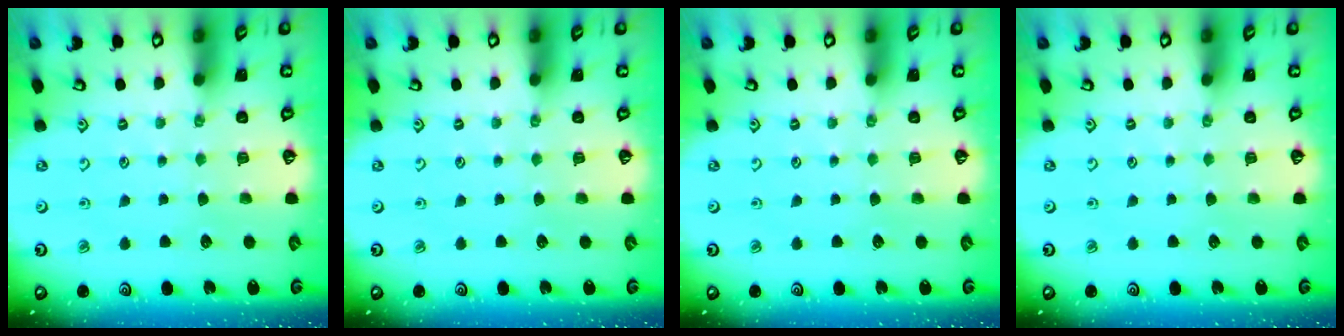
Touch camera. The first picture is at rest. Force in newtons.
{"total": 0.0}
{"total": 0.0}
{"total": 0.0}